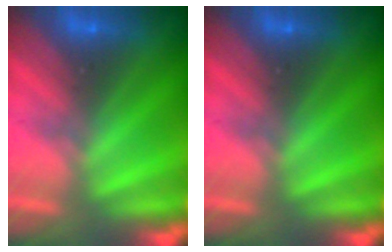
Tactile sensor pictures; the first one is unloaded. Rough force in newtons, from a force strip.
{"total": 0.0}